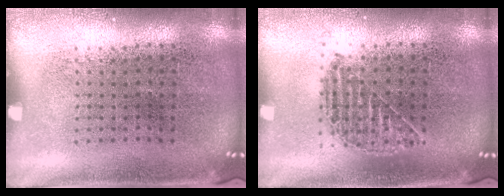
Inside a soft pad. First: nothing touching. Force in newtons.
{"total": 1.0, "press": 0.9, "slide": 0.2}